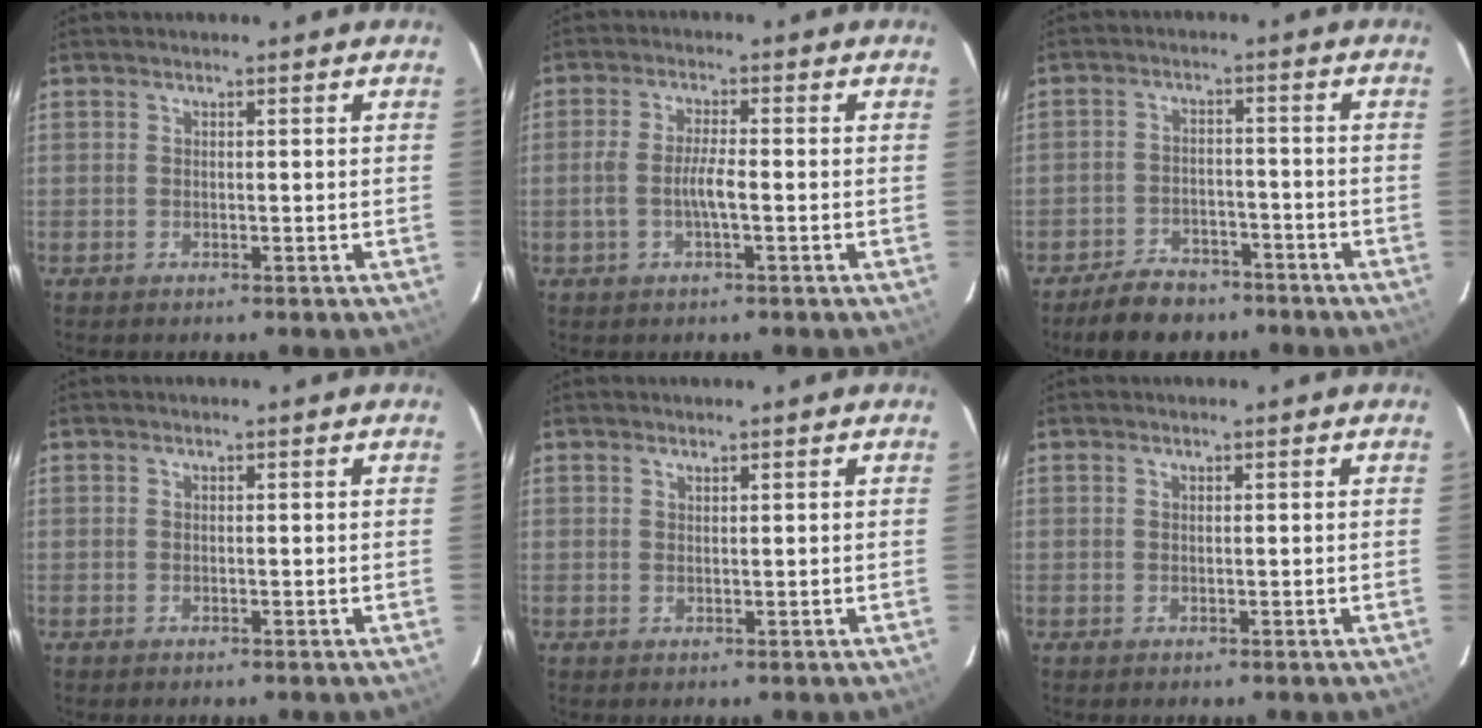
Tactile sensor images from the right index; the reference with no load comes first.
{"total": 4.5, "force": [-1.2, 0.6, 4.3], "torque": [-0.086, 0.002, -0.023]}
{"total": 8.6, "force": [-6.7, 4.4, 2.9], "torque": [-0.079, 0.016, -0.098]}
{"total": 0.0}
{"total": 0.7, "force": [0.7, 0.1, 0.3], "torque": [-0.005, 0.000, 0.012]}
{"total": 0.0}